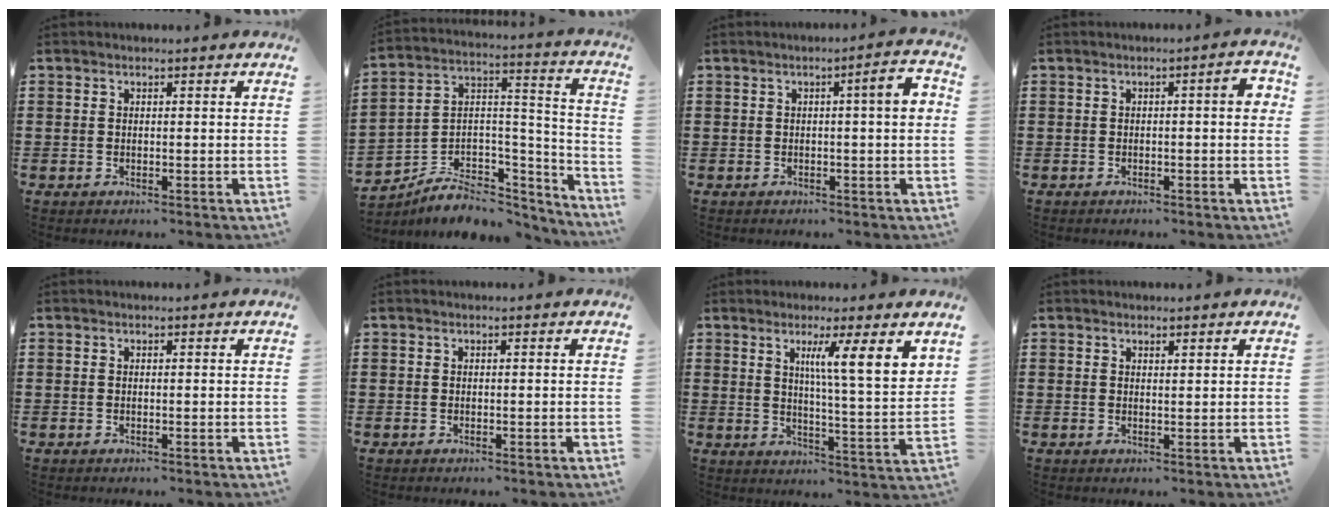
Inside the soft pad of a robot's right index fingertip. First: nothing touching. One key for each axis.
{"total": 6.3, "fx": -4.3, "fy": 4.0, "fz": 2.2, "tx": -0.052, "ty": 0.005, "tz": -0.078}
{"total": 4.2, "fx": 0.3, "fy": 0.4, "fz": 4.2, "tx": -0.061, "ty": -0.003, "tz": -0.001}
{"total": 2.6, "fx": -0.4, "fy": 0.5, "fz": 2.5, "tx": -0.035, "ty": -0.001, "tz": -0.010}
{"total": 0.0}
{"total": 0.0}
{"total": 7.6, "fx": 3.9, "fy": -0.2, "fz": 6.5, "tx": -0.112, "ty": -0.020, "tz": 0.058}
{"total": 0.8, "fx": 0.8, "fy": 0.1, "fz": 0.2, "tx": -0.004, "ty": 0.001, "tz": 0.015}